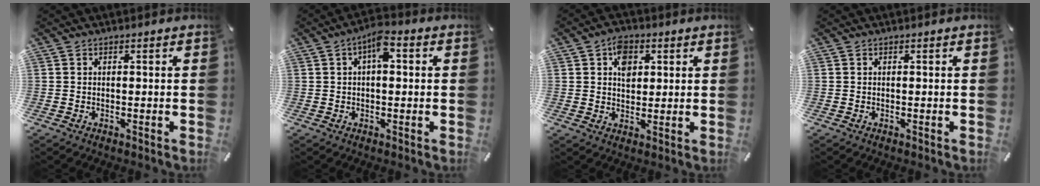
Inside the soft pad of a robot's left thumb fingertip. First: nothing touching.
{"total": 5.5, "force": [1.2, 2.7, 4.6], "torque": [-0.076, 0.007, 0.017]}
{"total": 6.4, "force": [1.9, 4.9, 3.7], "torque": [-0.043, -0.005, 0.027]}
{"total": 0.0}